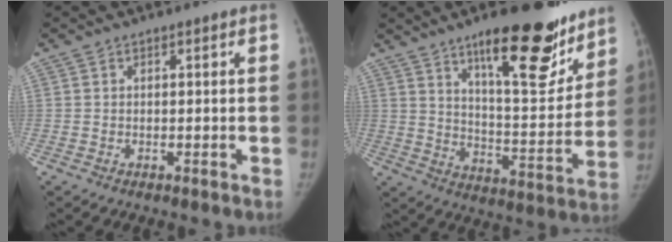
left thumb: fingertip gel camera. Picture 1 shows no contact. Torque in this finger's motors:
{"motor_torque": [1.01, -0.69, 1.58, -1.19, 0.32]}